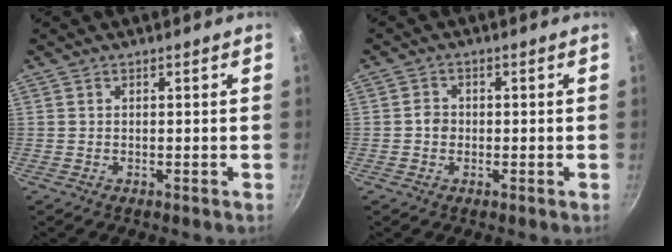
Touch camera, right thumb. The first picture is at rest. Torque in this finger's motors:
{"motor_torque": [-0.21, -0.03, 0.58, 0.08, -0.02]}